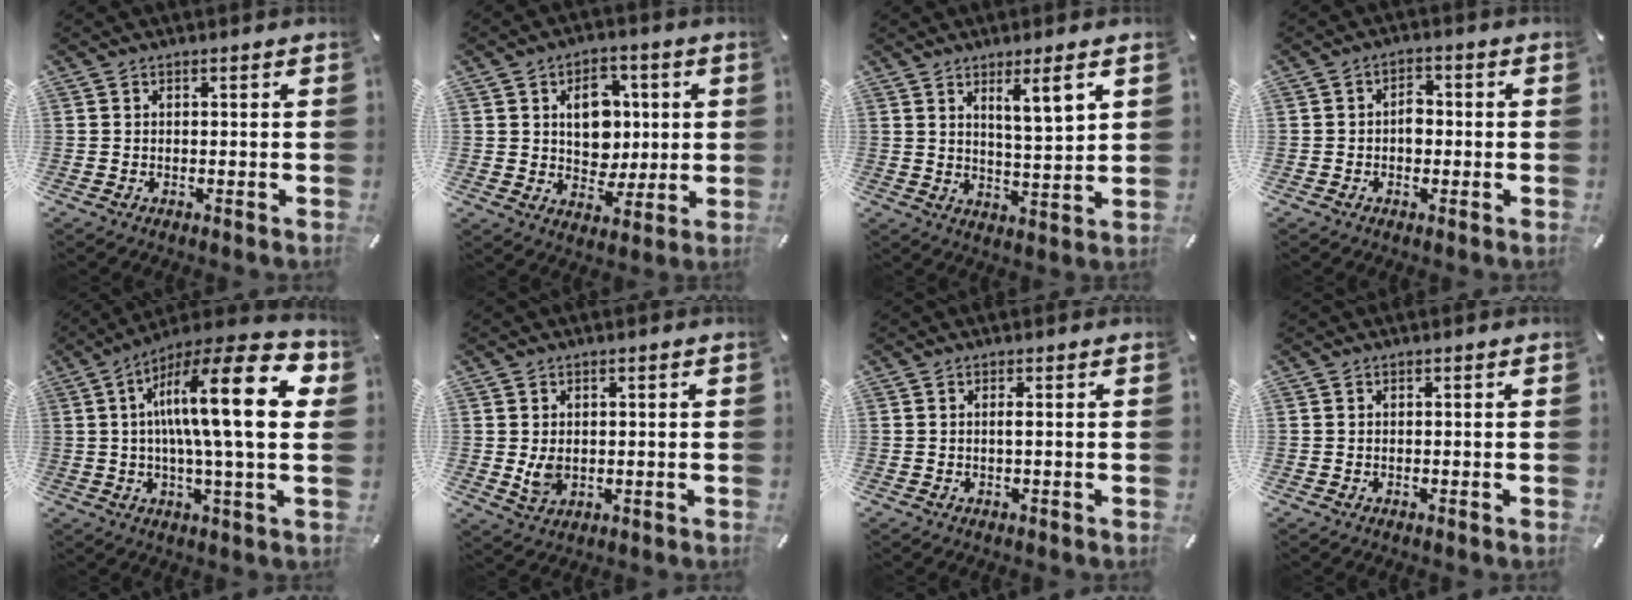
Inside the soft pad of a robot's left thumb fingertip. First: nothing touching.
{"total": 10.4, "force": [2.0, 8.5, 5.6], "torque": [-0.066, -0.001, 0.033]}
{"total": 7.2, "force": [4.7, 0.7, 5.4], "torque": [-0.091, -0.026, 0.074]}
{"total": 3.8, "force": [-0.6, 2.8, 2.5], "torque": [-0.030, 0.003, -0.016]}
{"total": 22.8, "force": [5.4, 4.5, 21.7], "torque": [-0.347, -0.031, 0.069]}
{"total": 4.1, "force": [0.2, 3.1, 2.6], "torque": [-0.045, -0.007, -0.001]}
{"total": 1.2, "force": [0.0, 0.0, 1.1], "torque": [-0.023, -0.003, 0.000]}
{"total": 0.0}